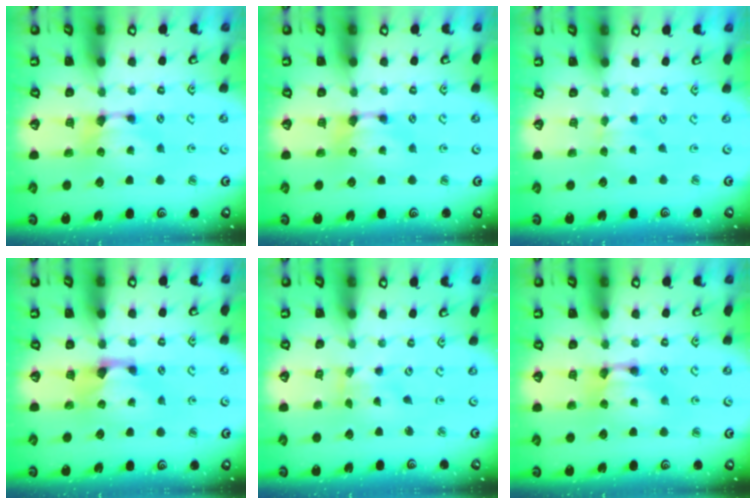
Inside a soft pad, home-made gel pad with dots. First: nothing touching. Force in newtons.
{"total": 0.0}
{"total": 1.6, "press": 1.5, "slide": 0.5}
{"total": 1.1, "press": 0.1, "slide": 1.1}
{"total": 2.0, "press": 1.7, "slide": 1.1}
{"total": 2.0, "press": 2.0, "slide": 0.1}